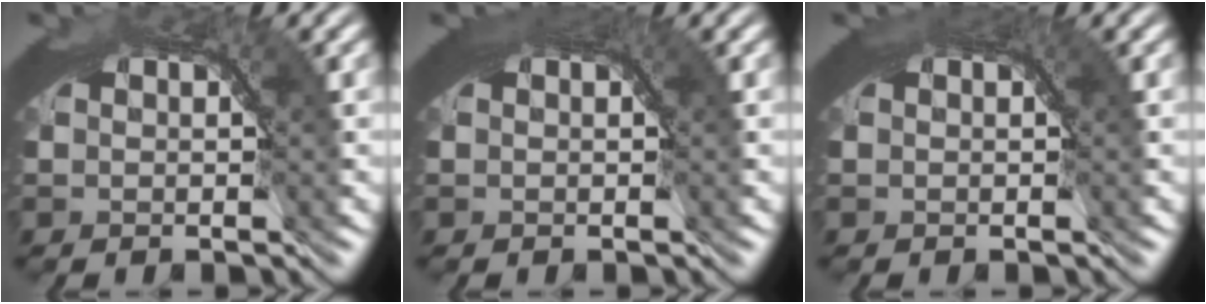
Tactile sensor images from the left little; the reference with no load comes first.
{"total": 1.4, "force": [0.8, 0.3, 1.0], "torque": [-0.008, 0.002, 0.010]}
{"total": 1.0, "force": [0.5, 0.2, 0.8], "torque": [-0.005, 0.001, 0.006]}